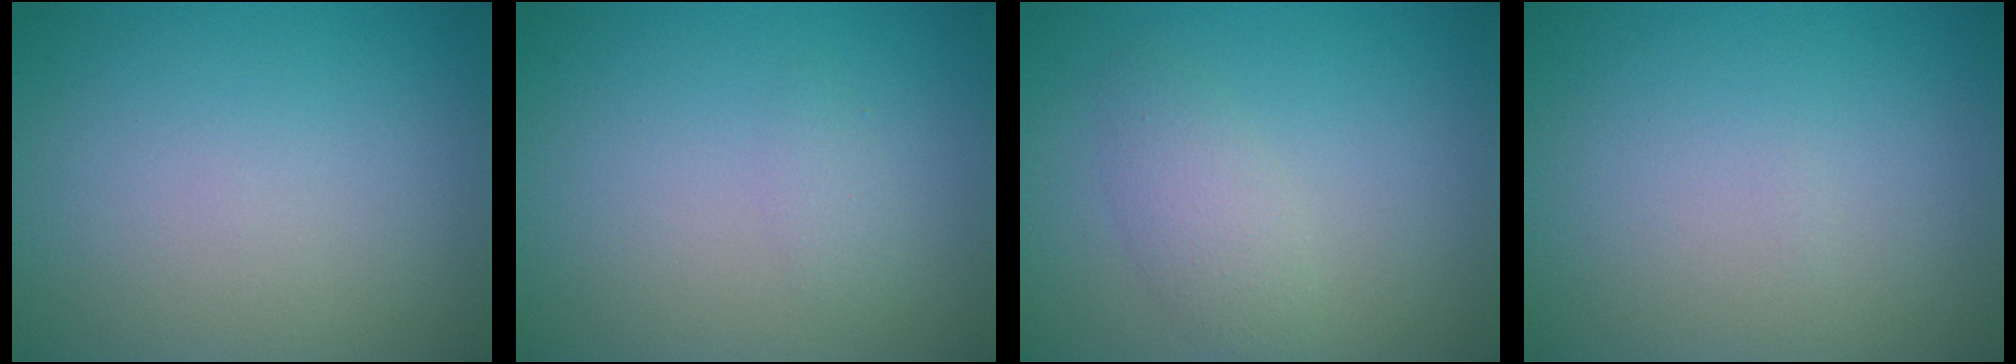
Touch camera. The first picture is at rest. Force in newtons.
{"total": 0.9, "press": 0.9, "slide": 0.1}
{"total": 2.3, "press": 2.3, "slide": 0.1}
{"total": 0.0}